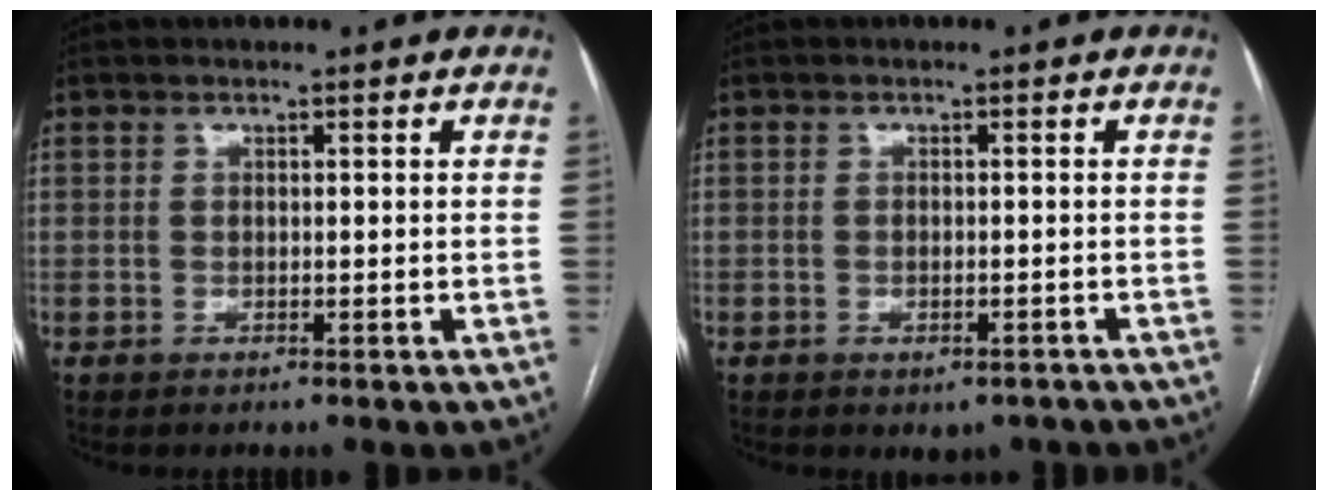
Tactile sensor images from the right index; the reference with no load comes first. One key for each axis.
{"total": 2.8, "fx": -1.9, "fy": 1.7, "fz": 1.1, "tx": -0.003, "ty": 0.002, "tz": -0.018}